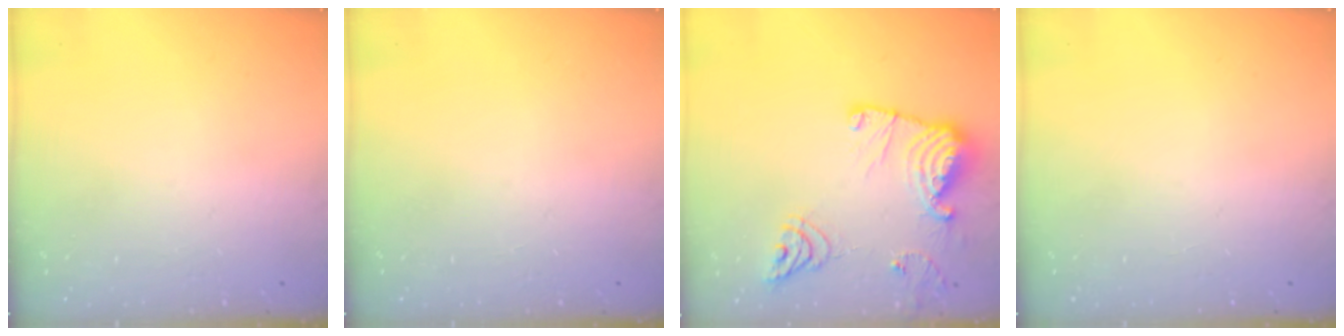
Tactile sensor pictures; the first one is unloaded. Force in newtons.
{"total": 0.0}
{"total": 16.6, "press": 16.5, "slide": 1.8}
{"total": 0.0}